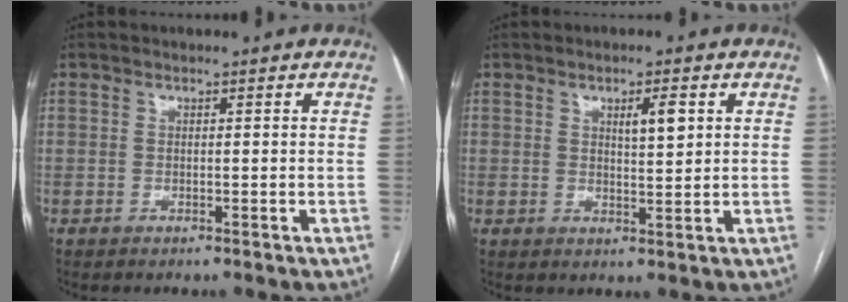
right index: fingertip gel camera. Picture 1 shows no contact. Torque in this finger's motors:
{"motor_torque": [0.43, 0.12, 0.04, 0.06]}